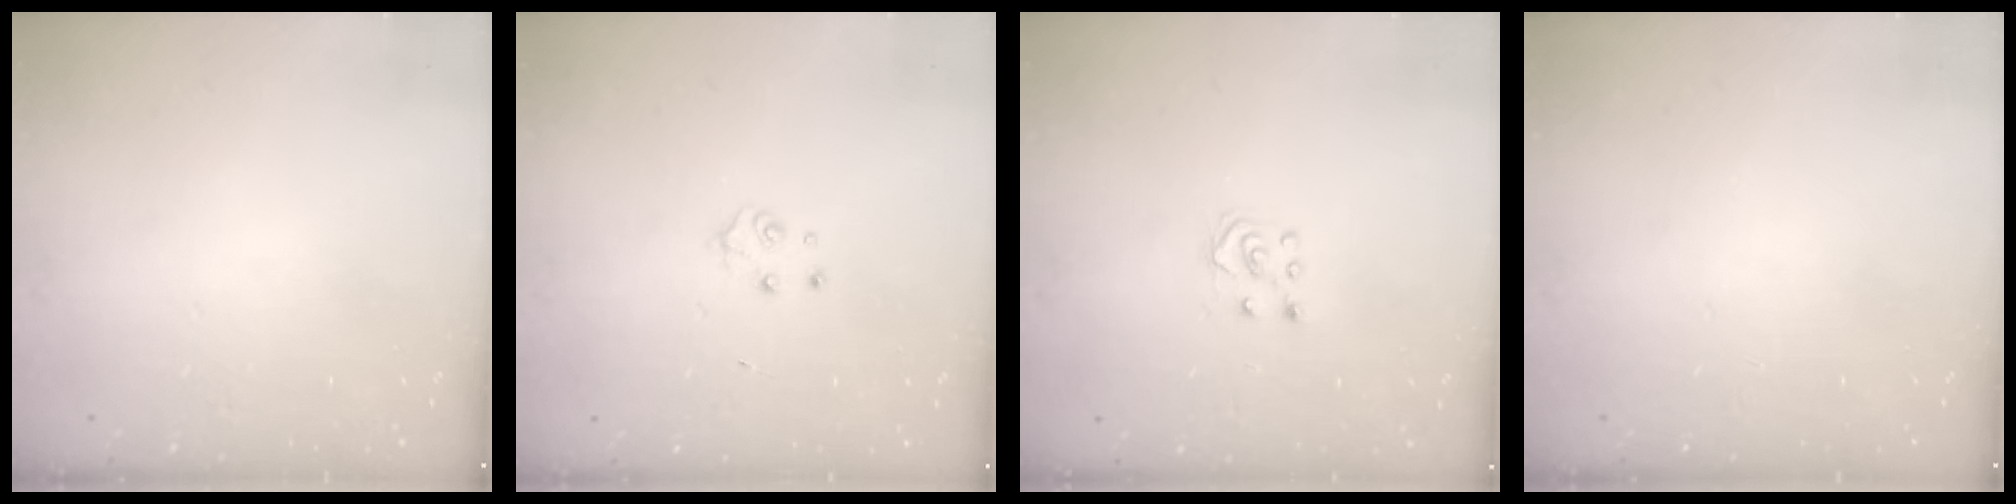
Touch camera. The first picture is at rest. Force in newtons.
{"total": 4.0, "press": 4.0, "slide": 0.5}
{"total": 4.2, "press": 4.2, "slide": 0.3}
{"total": 0.0}